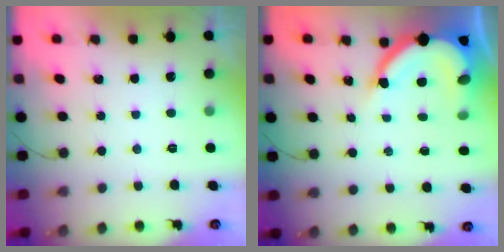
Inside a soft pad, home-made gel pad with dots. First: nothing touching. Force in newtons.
{"total": 12.6, "press": 12.5, "slide": 1.5}